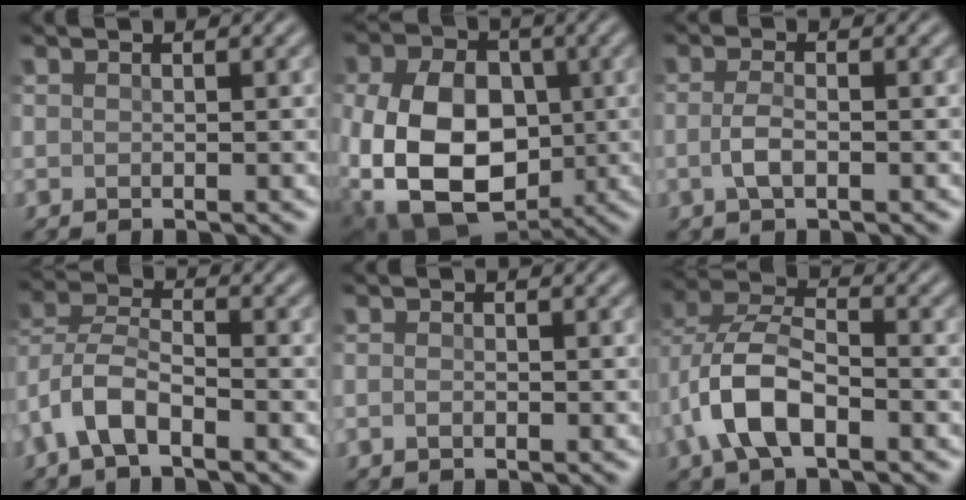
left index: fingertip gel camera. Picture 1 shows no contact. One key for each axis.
{"total": 17.7, "fx": -2.5, "fy": 13.8, "fz": 10.9, "tx": -0.225, "ty": -0.025, "tz": -0.047}
{"total": 2.1, "fx": -0.5, "fy": 0.8, "fz": 1.9, "tx": -0.041, "ty": -0.001, "tz": -0.015}
{"total": 5.0, "fx": -2.8, "fy": 2.2, "fz": 3.5, "tx": -0.068, "ty": 0.008, "tz": -0.066}
{"total": 0.8, "fx": -0.4, "fy": 0.5, "fz": 0.6, "tx": -0.012, "ty": 0.000, "tz": -0.008}
{"total": 7.2, "fx": -2.4, "fy": 3.9, "fz": 5.5, "tx": -0.118, "ty": 0.007, "tz": -0.053}